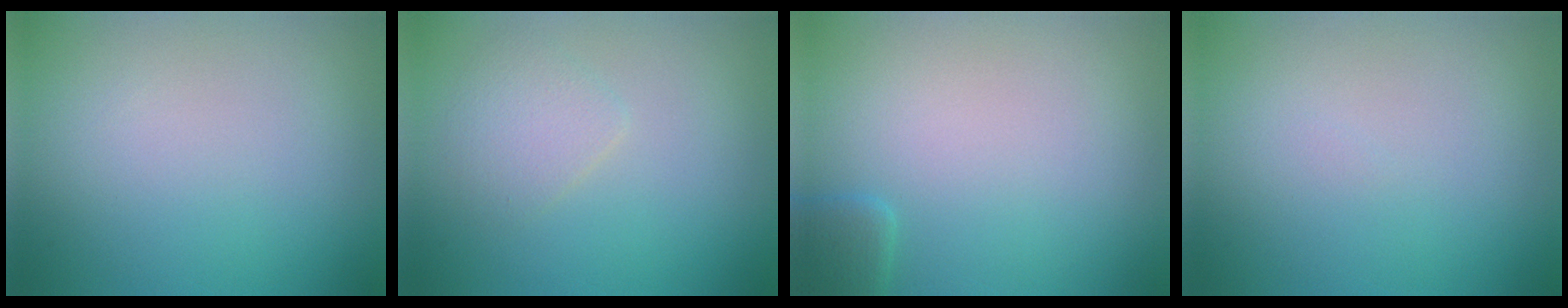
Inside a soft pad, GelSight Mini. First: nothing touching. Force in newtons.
{"total": 1.9, "press": 1.9, "slide": 0.1}
{"total": 1.6, "press": 1.6, "slide": 0.1}
{"total": 0.0}